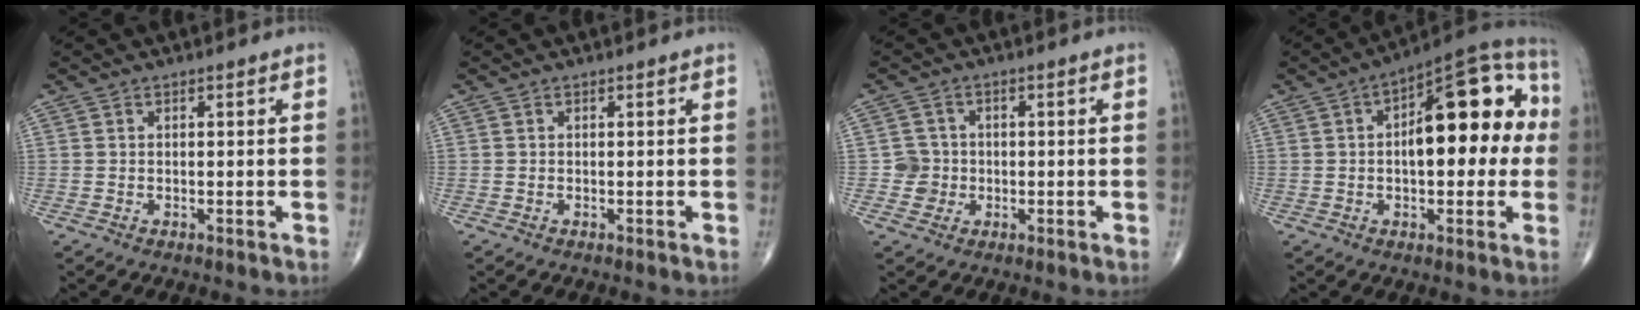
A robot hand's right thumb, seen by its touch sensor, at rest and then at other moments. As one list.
[{"total": 0.0}, {"total": 3.4, "force": [-0.5, 3.4, 0.2], "torque": [0.022, 0.010, -0.013]}, {"total": 19.0, "force": [1.8, 8.7, 16.8], "torque": [-0.198, 0.039, 0.015]}]